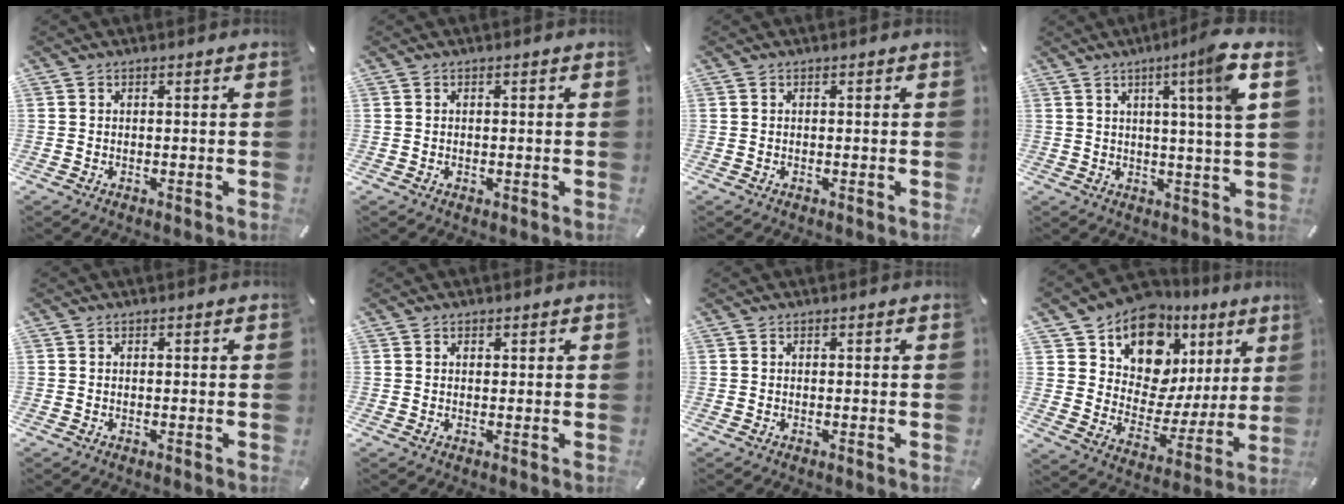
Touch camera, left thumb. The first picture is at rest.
{"total": 0.6, "force": [0.0, 0.6, 0.1], "torque": [-0.003, 0.004, -0.002]}
{"total": 0.0}
{"total": 9.5, "force": [4.2, -0.8, 8.5], "torque": [-0.137, -0.016, 0.059]}
{"total": 0.0}
{"total": 1.0, "force": [0.4, 0.9, 0.2], "torque": [0.005, 0.000, 0.004]}
{"total": 0.0}
{"total": 13.9, "force": [9.6, 8.8, 4.9], "torque": [-0.083, -0.090, 0.168]}